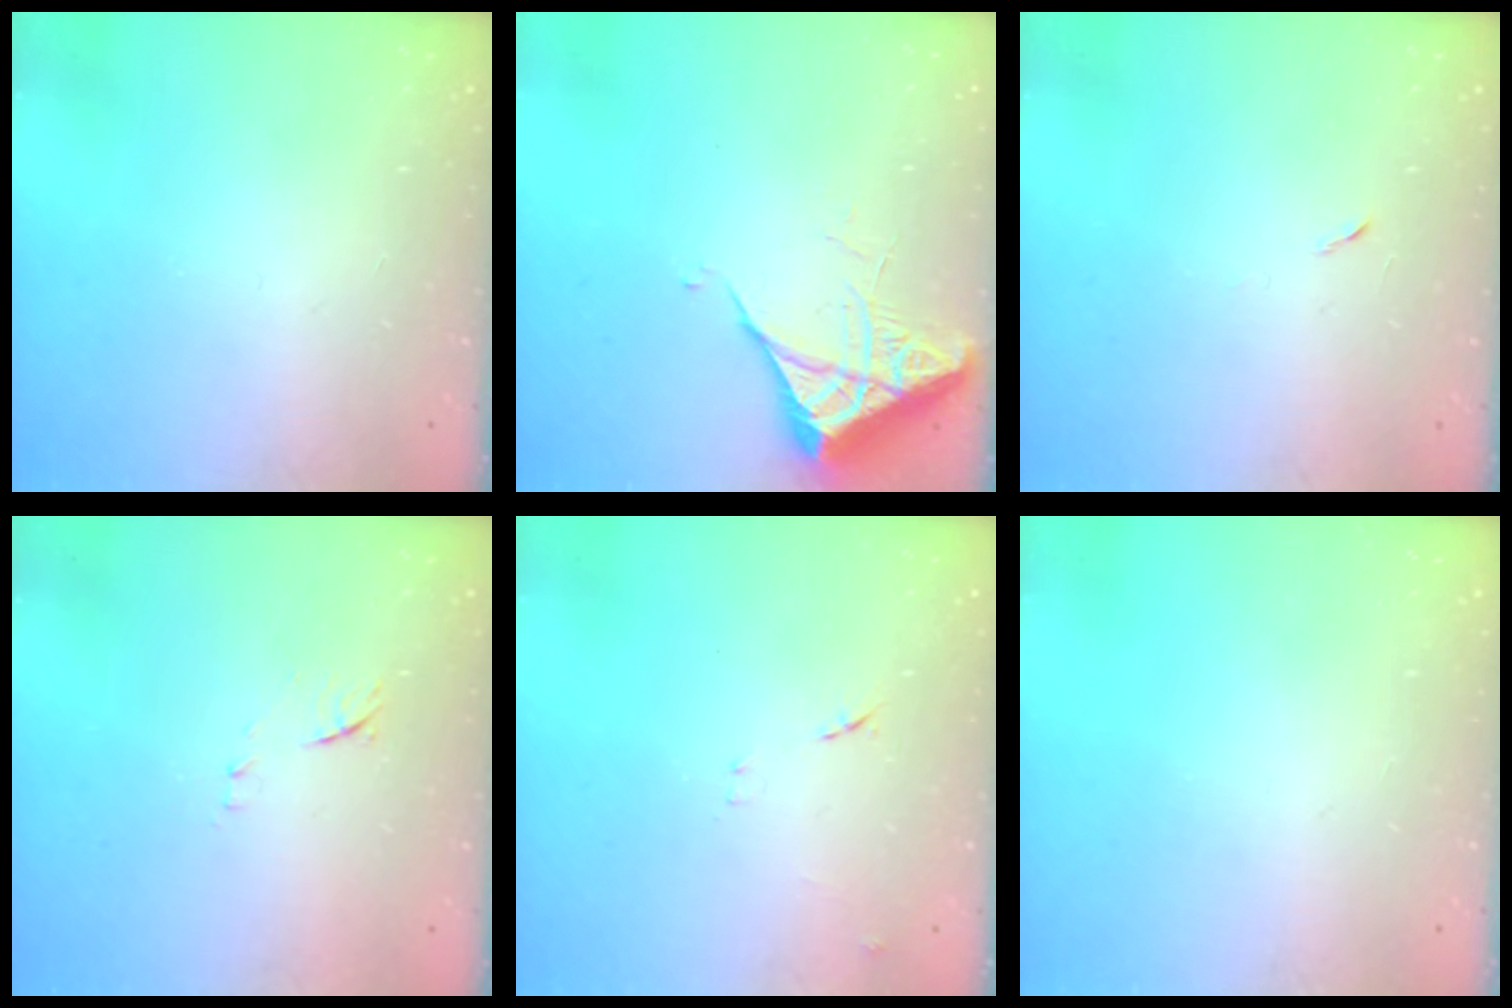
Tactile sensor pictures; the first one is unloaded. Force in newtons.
{"total": 5.4, "press": 5.4, "slide": 0.3}
{"total": 5.2, "press": 4.8, "slide": 2.1}
{"total": 7.1, "press": 7.1, "slide": 0.7}
{"total": 7.2, "press": 7.2, "slide": 0.6}
{"total": 0.0}